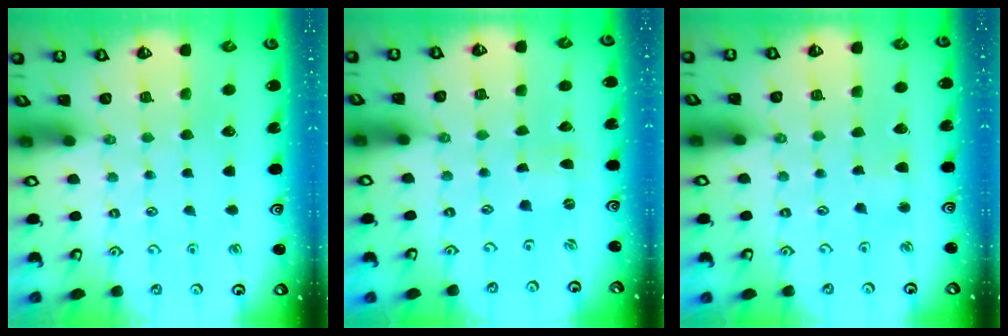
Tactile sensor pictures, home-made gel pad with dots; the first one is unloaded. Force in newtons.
{"total": 0.0}
{"total": 2.4, "press": 2.4, "slide": 0.5}